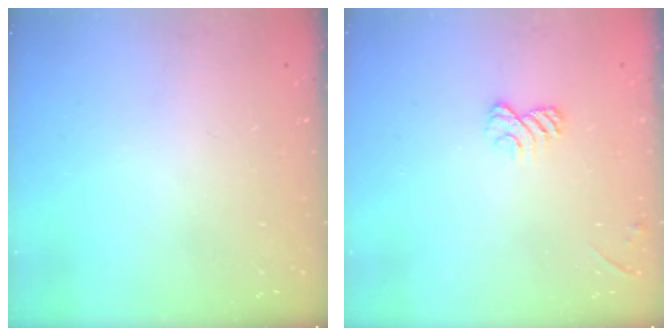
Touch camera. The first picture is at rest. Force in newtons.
{"total": 6.7, "press": 6.6, "slide": 1.2}